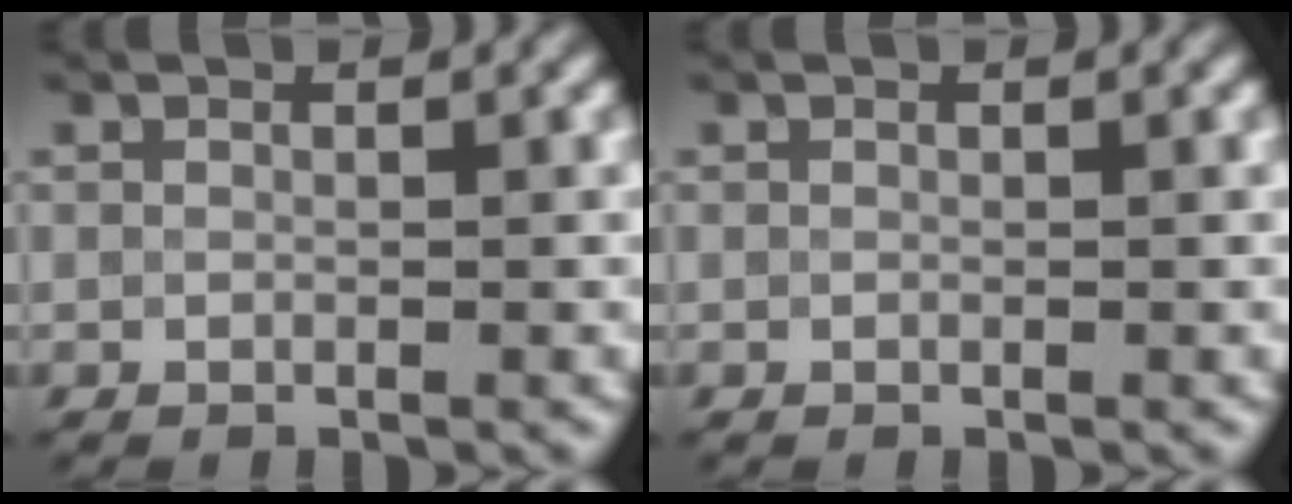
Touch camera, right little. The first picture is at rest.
{"total": 0.0}